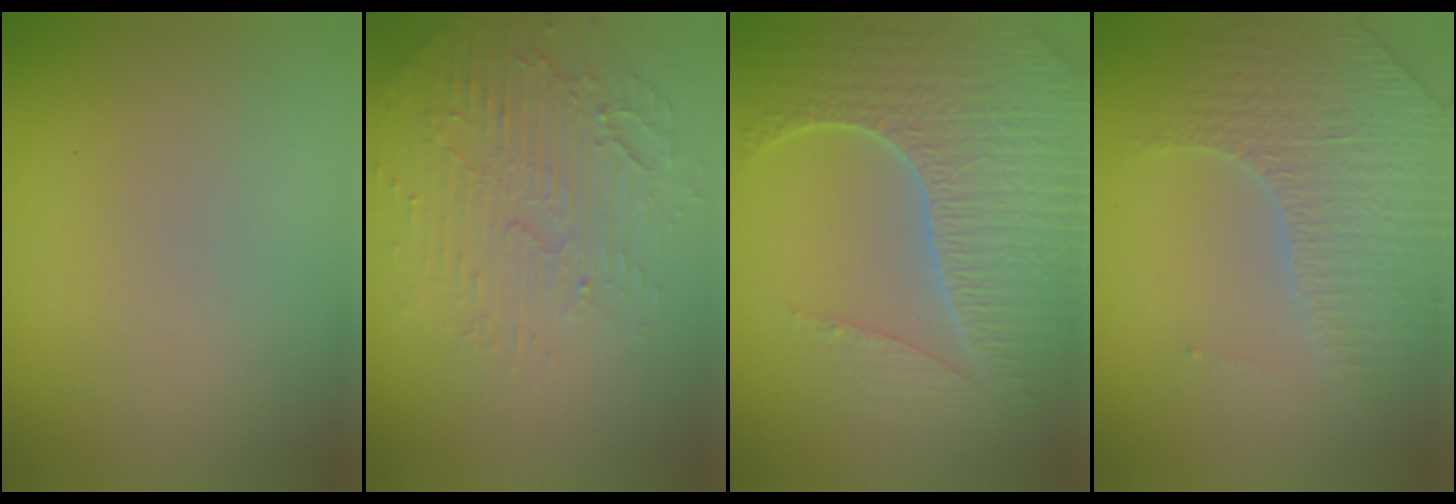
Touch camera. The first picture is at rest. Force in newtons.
{"total": 5.7, "press": 3.3, "slide": 4.6}
{"total": 7.5, "press": 5.6, "slide": 5.1}
{"total": 3.6, "press": 3.5, "slide": 1.0}